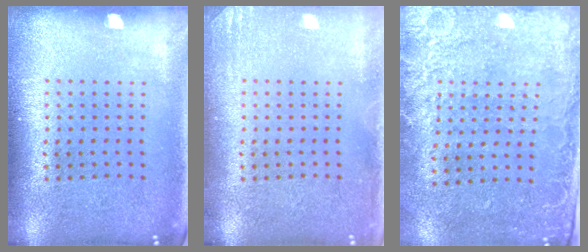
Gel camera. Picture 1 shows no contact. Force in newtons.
{"total": 1.5, "press": 1.4, "slide": 0.2}
{"total": 2.5, "press": 2.2, "slide": 1.3}